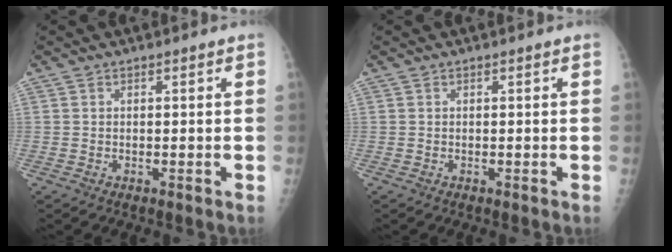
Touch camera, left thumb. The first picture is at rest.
{"total": 0.0}